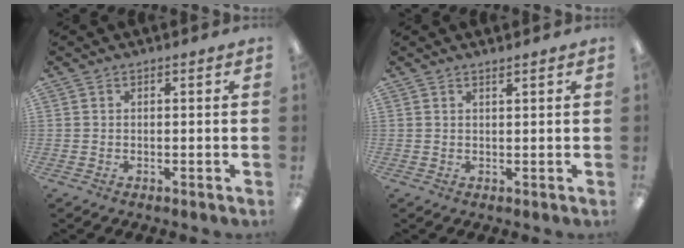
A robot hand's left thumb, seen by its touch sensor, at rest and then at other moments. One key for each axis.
{"total": 1.0, "fx": 0.9, "fy": 0.0, "fz": 0.3, "tx": -0.007, "ty": -0.002, "tz": 0.017}